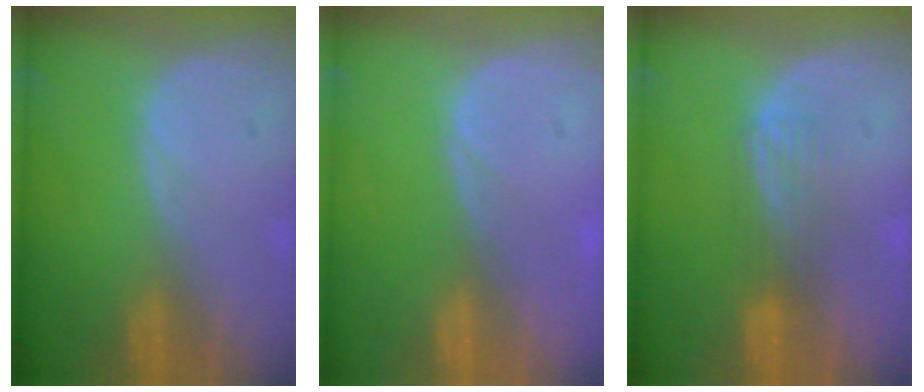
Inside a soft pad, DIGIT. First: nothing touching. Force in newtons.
{"total": 0.5, "press": 0.1, "slide": 0.5}
{"total": 2.6, "press": 2.6, "slide": 0.4}